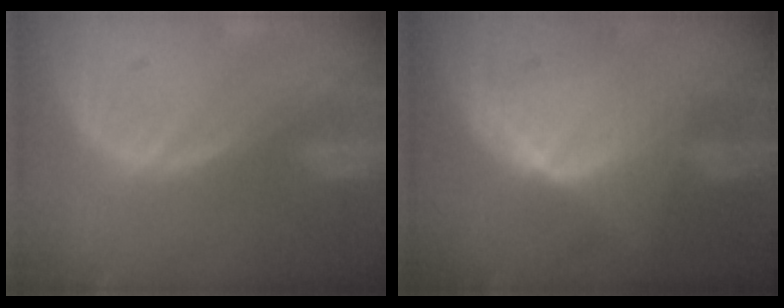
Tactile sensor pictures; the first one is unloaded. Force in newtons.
{"total": 6.7, "press": 6.3, "slide": 2.2}